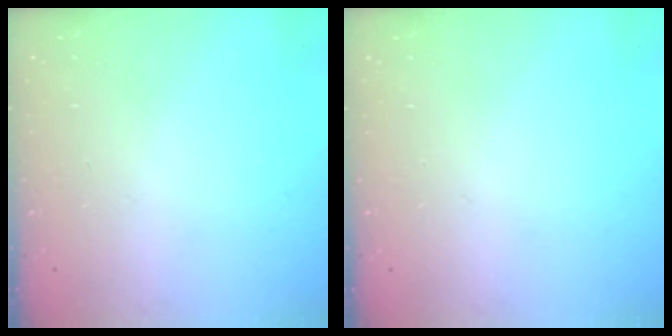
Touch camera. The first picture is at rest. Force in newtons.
{"total": 0.0}